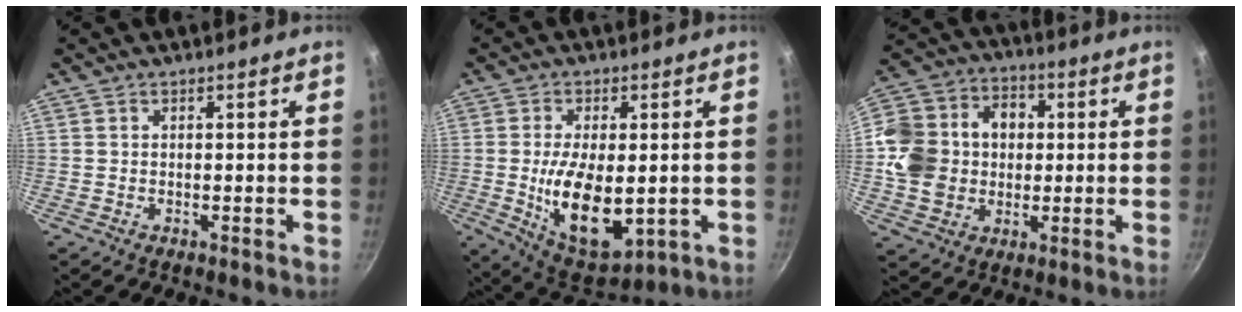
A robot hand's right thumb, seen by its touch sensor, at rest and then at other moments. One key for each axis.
{"total": 14.2, "fx": -1.6, "fy": 7.1, "fz": 12.2, "tx": -0.196, "ty": -0.019, "tz": -0.006}
{"total": 16.9, "fx": 0.3, "fy": 14.0, "fz": 9.5, "tx": -0.162, "ty": 0.032, "tz": 0.007}